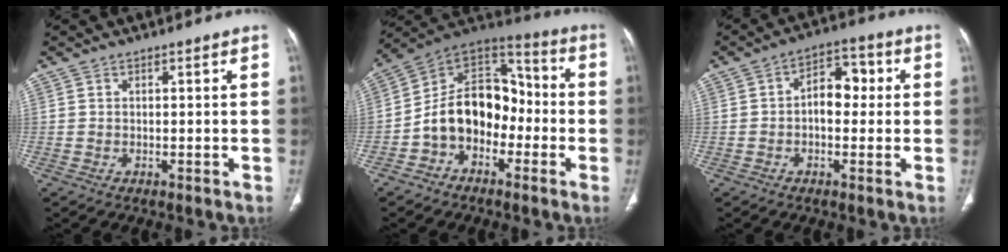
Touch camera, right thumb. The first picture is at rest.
{"total": 14.9, "force": [-3.9, 10.8, 9.4], "torque": [-0.122, 0.068, -0.080]}
{"total": 7.3, "force": [0.2, 4.6, 5.6], "torque": [-0.058, 0.021, -0.008]}